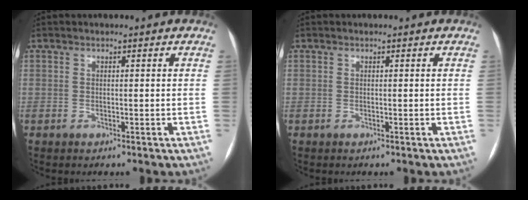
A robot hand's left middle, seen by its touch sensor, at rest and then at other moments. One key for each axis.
{"total": 0.0}